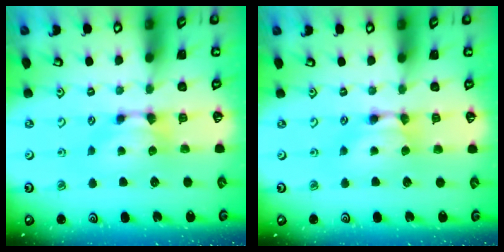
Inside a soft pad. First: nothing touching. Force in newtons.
{"total": 1.7, "press": 1.7, "slide": 0.1}